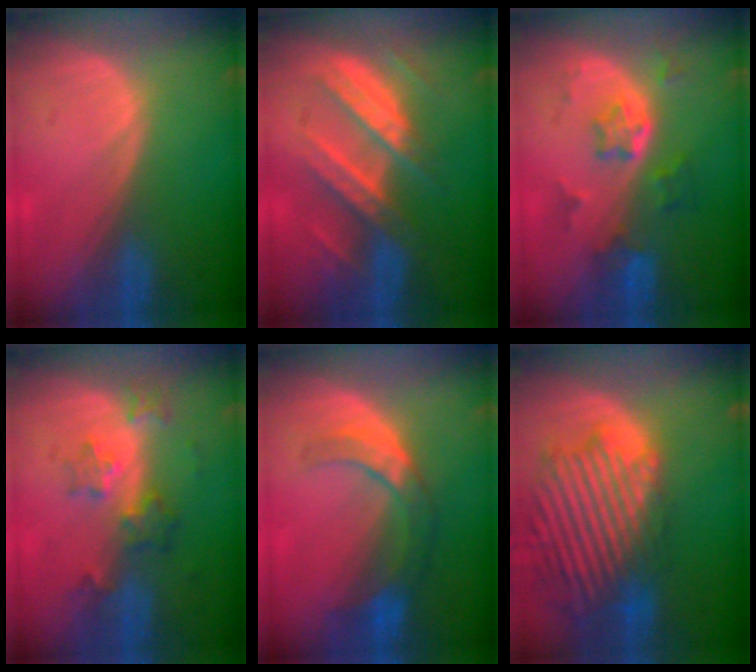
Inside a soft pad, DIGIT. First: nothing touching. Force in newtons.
{"total": 7.9, "press": 7.9, "slide": 0.4}
{"total": 5.9, "press": 5.4, "slide": 2.5}
{"total": 5.9, "press": 5.3, "slide": 2.7}
{"total": 7.2, "press": 6.4, "slide": 3.3}
{"total": 14.6, "press": 12.5, "slide": 7.5}